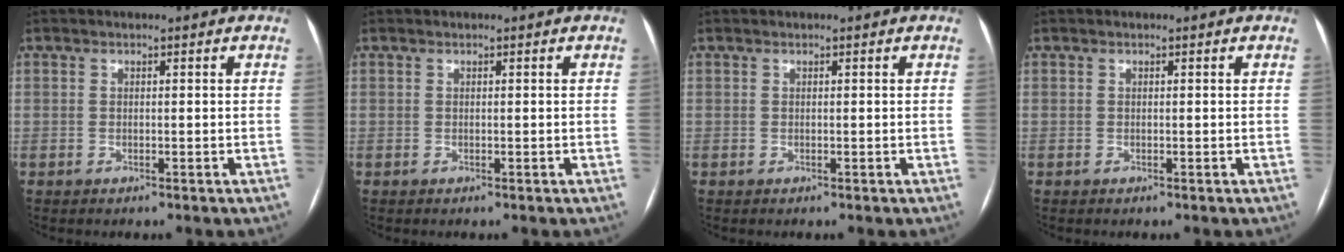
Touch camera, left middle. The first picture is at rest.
{"total": 0.0}
{"total": 0.0}
{"total": 0.0}